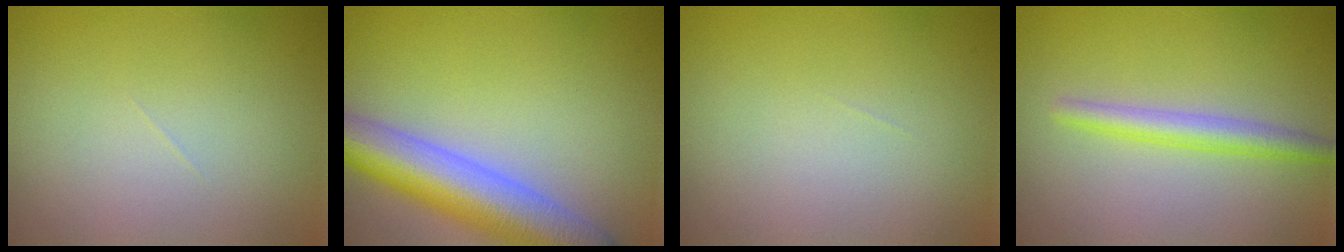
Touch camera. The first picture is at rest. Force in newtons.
{"total": 8.5, "press": 8.5, "slide": 0.4}
{"total": 0.0}
{"total": 2.6, "press": 2.6, "slide": 0.2}